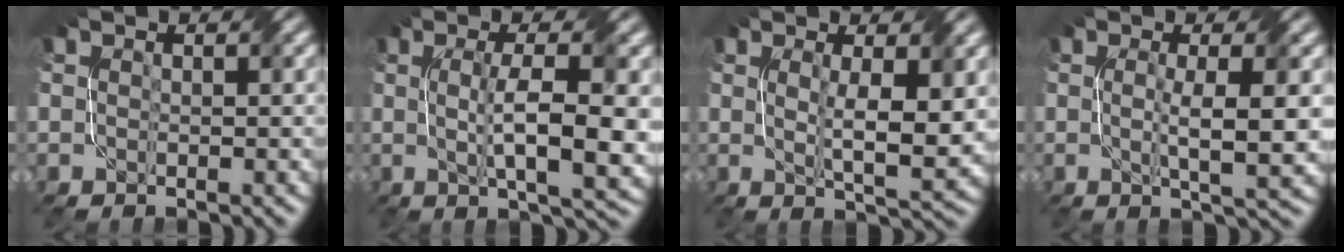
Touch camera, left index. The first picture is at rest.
{"total": 7.4, "force": [0.0, 1.6, 7.2], "torque": [-0.113, -0.001, 0.005]}
{"total": 5.1, "force": [0.7, 1.0, 4.9], "torque": [-0.084, -0.007, 0.017]}
{"total": 4.7, "force": [0.0, 0.8, 4.7], "torque": [-0.077, -0.002, 0.002]}